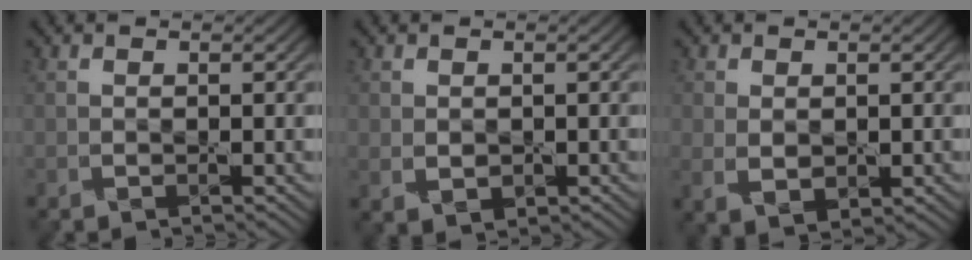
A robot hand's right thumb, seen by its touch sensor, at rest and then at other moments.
{"total": 1.6, "force": [0.2, 1.3, 1.0], "torque": [-0.026, -0.008, 0.008]}
{"total": 3.1, "force": [0.0, 2.1, 2.3], "torque": [-0.054, -0.009, 0.007]}